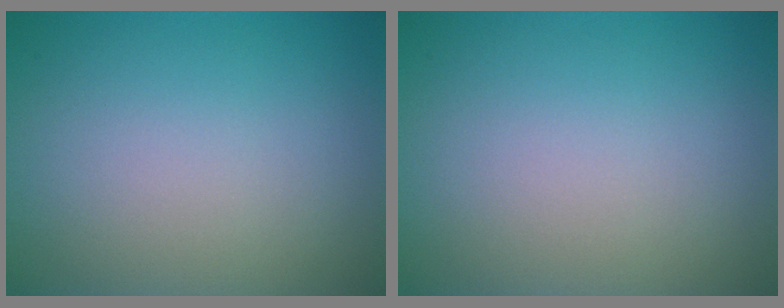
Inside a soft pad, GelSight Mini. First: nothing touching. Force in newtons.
{"total": 0.0}